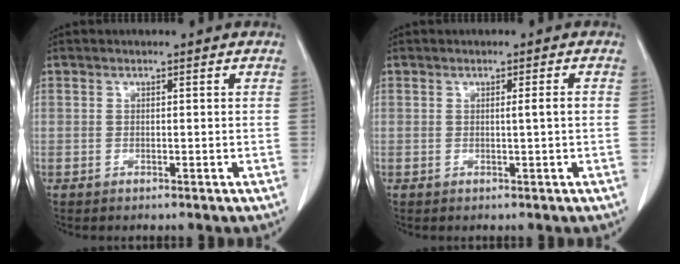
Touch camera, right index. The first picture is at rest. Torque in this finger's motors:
{"motor_torque": [0.25, -0.15, 0.07, 0.03]}